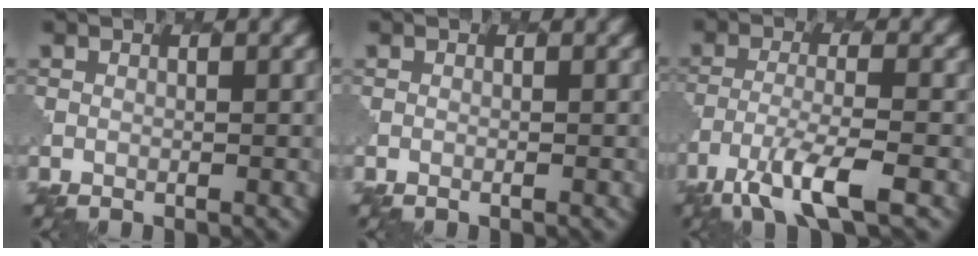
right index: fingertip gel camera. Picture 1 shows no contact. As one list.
[{"total": 0.0}, {"total": 6.3, "force": [-3.9, 1.3, 4.7], "torque": [-0.088, -0.009, -0.075]}]